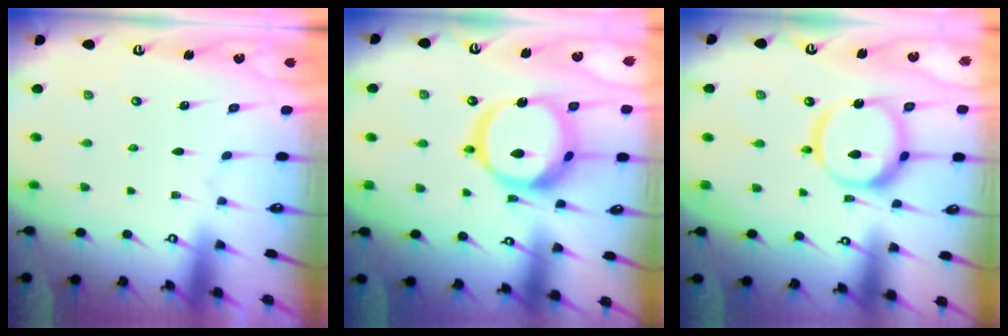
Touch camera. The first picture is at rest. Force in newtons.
{"total": 18.8, "press": 18.7, "slide": 2.2}
{"total": 13.9, "press": 13.8, "slide": 1.5}